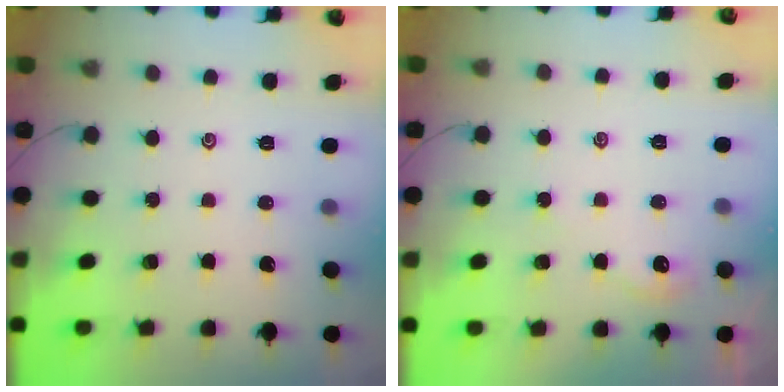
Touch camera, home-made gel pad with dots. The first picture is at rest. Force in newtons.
{"total": 1.9, "press": 1.9, "slide": 0.4}